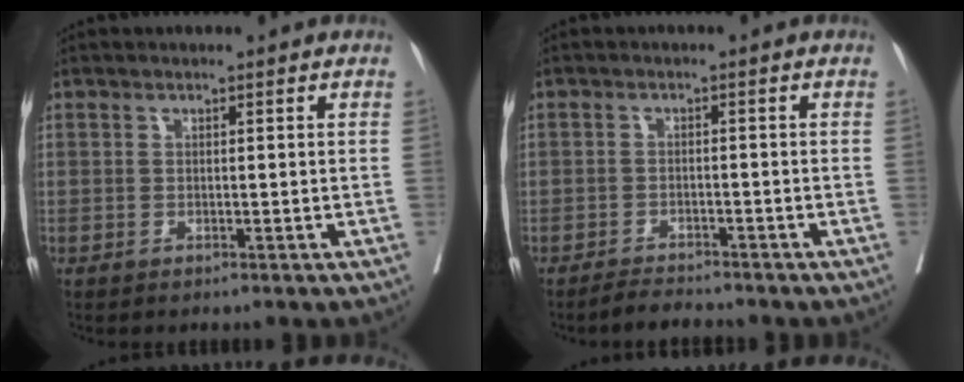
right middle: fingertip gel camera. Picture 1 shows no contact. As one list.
[{"total": 2.5, "force": [-2.4, 0.5, 0.2], "torque": [-0.012, -0.008, -0.041]}]